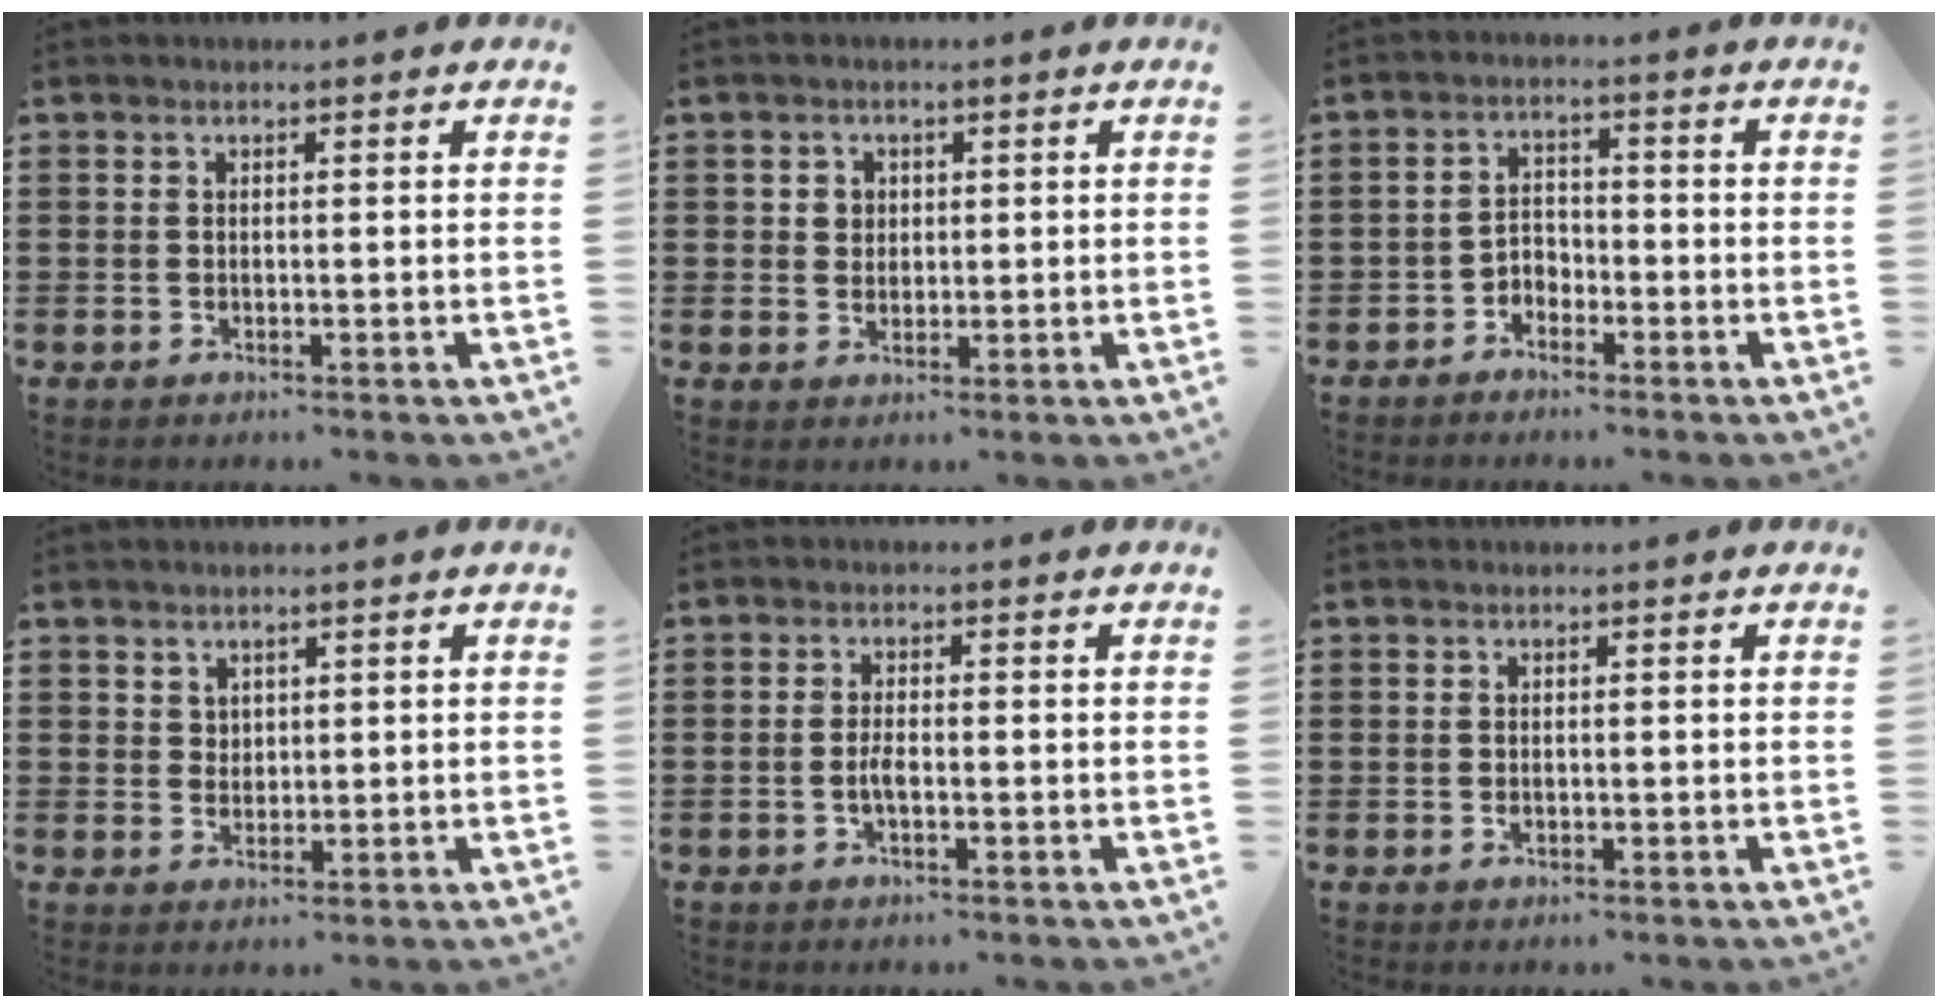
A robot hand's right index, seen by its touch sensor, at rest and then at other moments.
{"total": 2.2, "force": [0.5, 2.1, 0.6], "torque": [-0.020, 0.010, 0.008]}
{"total": 2.6, "force": [-2.2, 1.4, 0.4], "torque": [-0.015, 0.007, -0.048]}
{"total": 2.0, "force": [1.4, 1.4, 0.1], "torque": [0.001, 0.002, 0.027]}
{"total": 2.1, "force": [-0.7, 0.6, 1.9], "torque": [-0.043, -0.001, -0.014]}
{"total": 0.6, "force": [-0.2, 0.4, 0.4], "torque": [-0.010, -0.001, -0.002]}